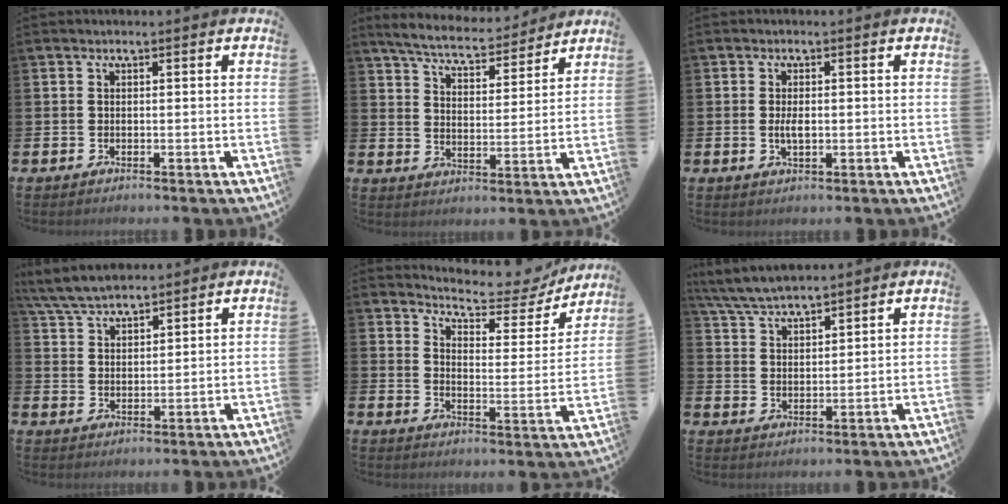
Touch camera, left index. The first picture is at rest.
{"total": 6.3, "force": [6.1, 1.0, 1.5], "torque": [-0.052, -0.041, 0.104]}
{"total": 2.3, "force": [-0.1, 1.0, 2.0], "torque": [-0.037, 0.002, -0.003]}
{"total": 5.4, "force": [5.2, 1.0, 1.2], "torque": [-0.045, -0.017, 0.097]}
{"total": 6.0, "force": [5.8, 1.3, 1.3], "torque": [-0.044, -0.051, 0.093]}
{"total": 5.6, "force": [5.5, 0.7, 1.1], "torque": [-0.046, -0.021, 0.101]}